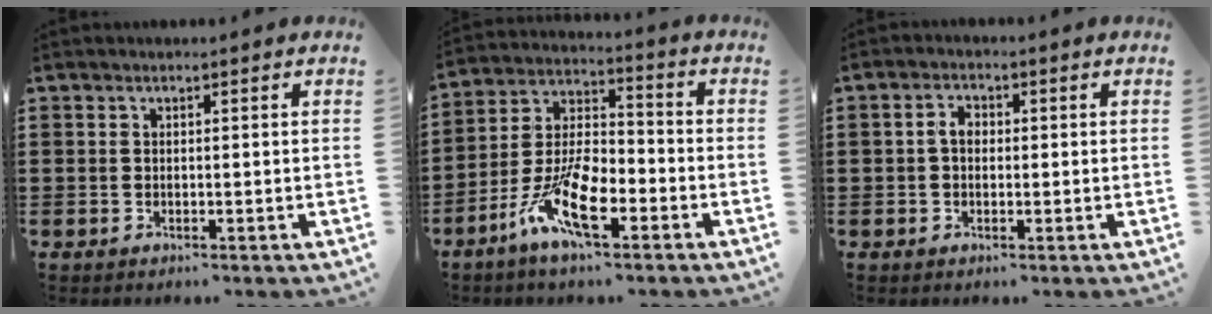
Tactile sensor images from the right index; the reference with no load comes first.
{"total": 11.2, "force": [-6.1, 4.5, 8.3], "torque": [-0.183, 0.005, -0.115]}
{"total": 2.5, "force": [-0.1, 1.7, 1.9], "torque": [-0.038, 0.007, -0.004]}